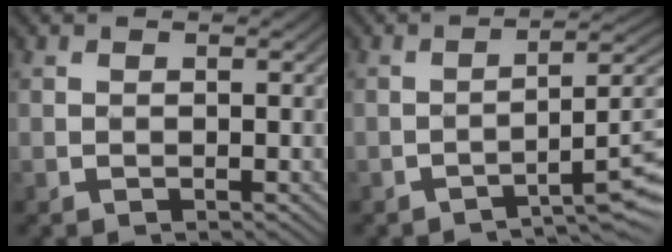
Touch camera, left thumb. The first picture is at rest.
{"total": 5.6, "force": [-2.7, 1.0, 4.8], "torque": [-0.062, 0.019, -0.040]}